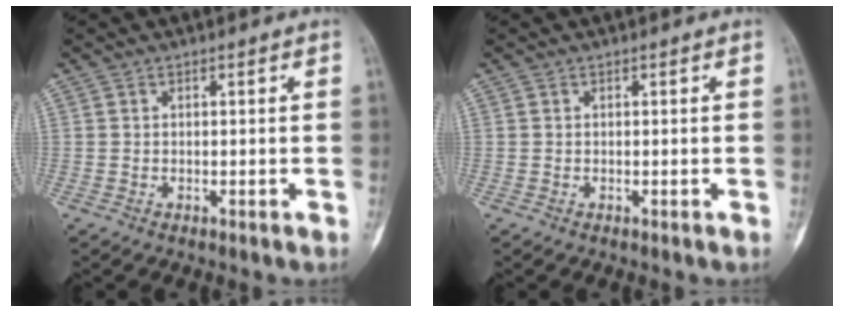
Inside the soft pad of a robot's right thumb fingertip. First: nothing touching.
{"total": 0.0}